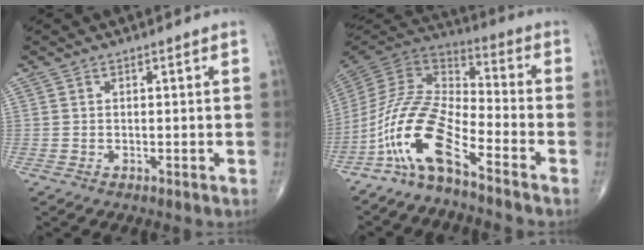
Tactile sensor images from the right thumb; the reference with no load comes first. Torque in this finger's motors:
{"motor_torque": [0.40, 0.48, 1.76, -1.01, 0.36]}